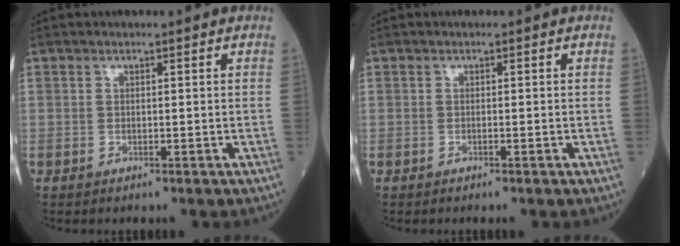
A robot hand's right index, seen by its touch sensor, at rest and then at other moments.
{"total": 0.0}